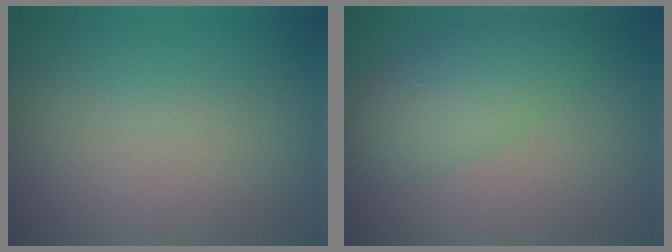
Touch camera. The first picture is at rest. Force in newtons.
{"total": 4.5, "press": 4.5, "slide": 0.1}